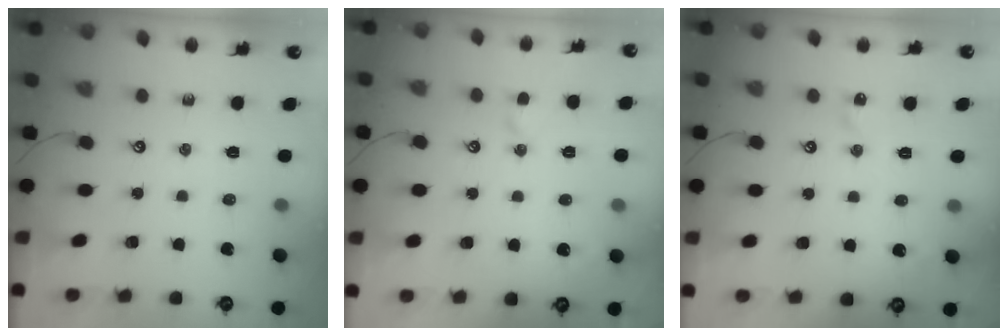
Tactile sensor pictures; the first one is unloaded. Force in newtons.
{"total": 0.8, "press": 0.6, "slide": 0.5}
{"total": 3.6, "press": 3.6, "slide": 0.2}